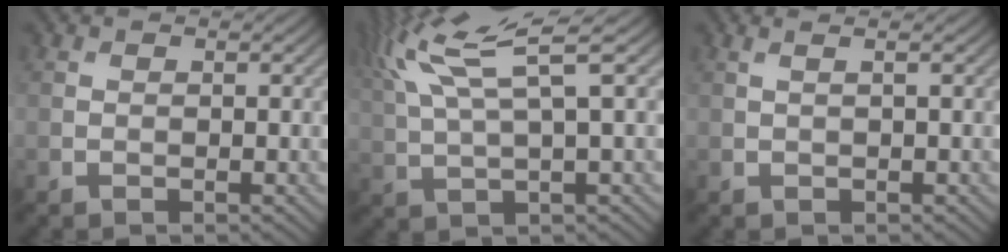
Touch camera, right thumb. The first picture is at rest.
{"total": 10.4, "force": [5.3, 2.0, 8.7], "torque": [-0.183, 0.032, 0.102]}
{"total": 1.4, "force": [0.5, 0.3, 1.3], "torque": [-0.018, 0.007, -0.003]}